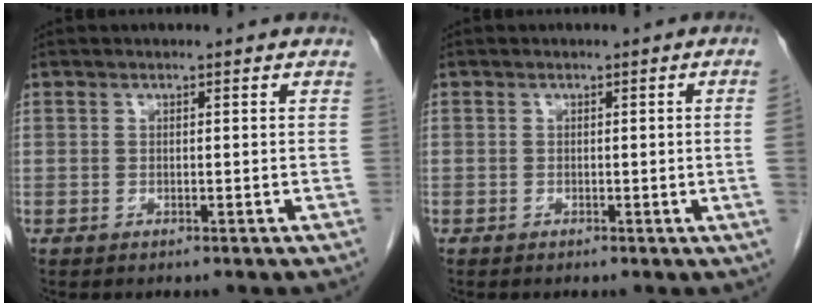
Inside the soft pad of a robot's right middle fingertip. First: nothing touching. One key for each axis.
{"total": 2.2, "fx": -0.2, "fy": -0.9, "fz": 2.0, "tx": -0.021, "ty": 0.000, "tz": -0.001}